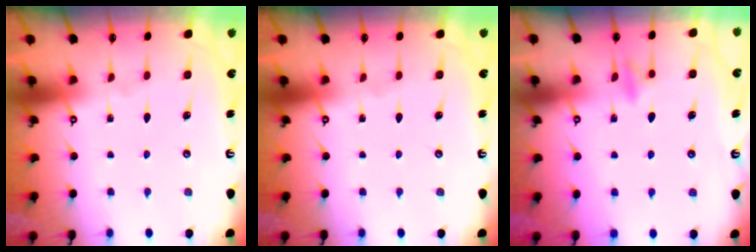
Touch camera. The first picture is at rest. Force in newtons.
{"total": 0.0}
{"total": 4.9, "press": 4.8, "slide": 0.9}